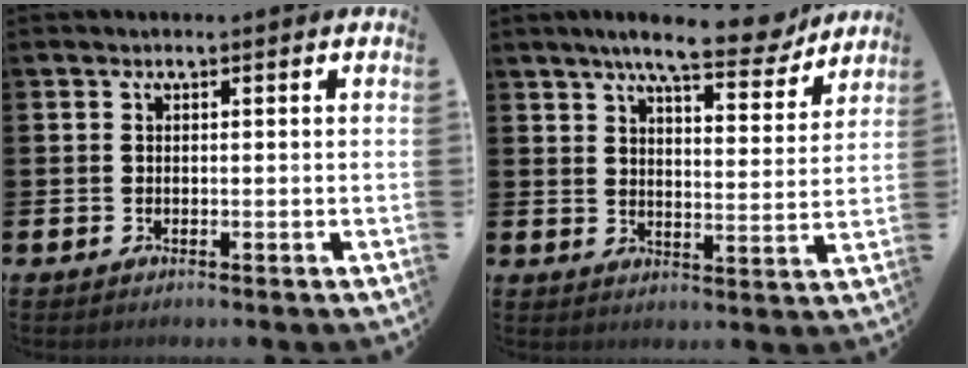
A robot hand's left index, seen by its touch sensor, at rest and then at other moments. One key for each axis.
{"total": 9.1, "fx": 8.0, "fy": 1.5, "fz": 4.1, "tx": -0.070, "ty": -0.040, "tz": 0.136}